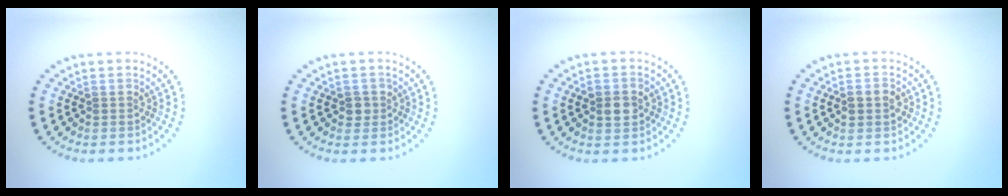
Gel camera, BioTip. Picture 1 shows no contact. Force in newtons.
{"total": 1.3, "press": 1.1, "slide": 0.6}
{"total": 2.5, "press": 2.5, "slide": 0.2}
{"total": 2.3, "press": 2.3, "slide": 0.2}